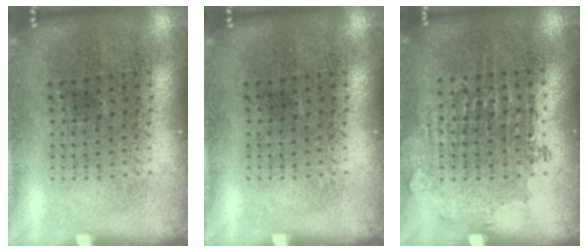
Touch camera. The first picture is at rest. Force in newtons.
{"total": 0.0}
{"total": 0.7, "press": 0.7, "slide": 0.2}